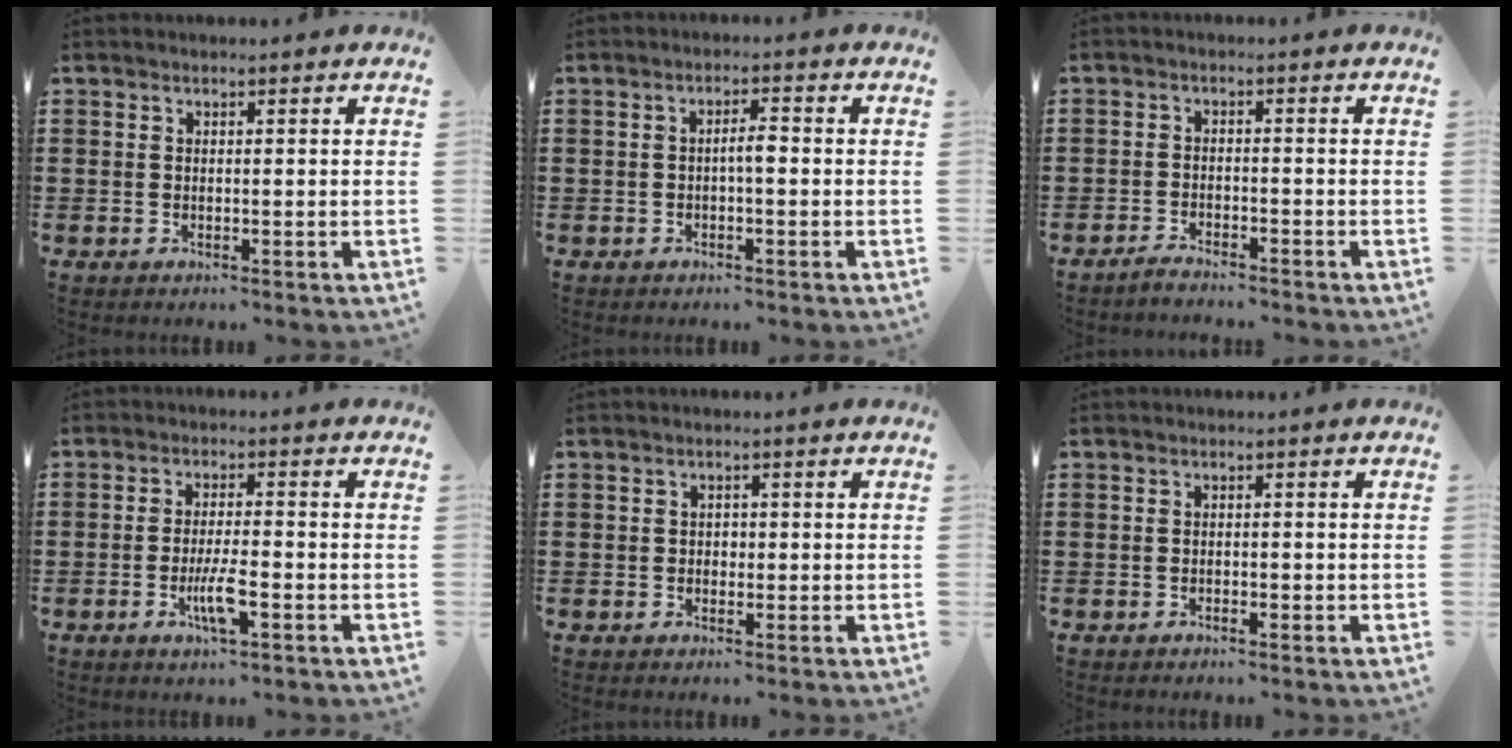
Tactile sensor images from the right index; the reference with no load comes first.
{"total": 2.4, "force": [-0.4, 0.6, 2.3], "torque": [-0.042, 0.004, -0.008]}
{"total": 2.0, "force": [-2.0, 0.0, 0.2], "torque": [-0.007, 0.003, -0.039]}
{"total": 5.0, "force": [-2.1, 0.8, 4.5], "torque": [-0.094, -0.009, -0.041]}
{"total": 0.9, "force": [-0.1, 0.7, 0.5], "torque": [-0.012, 0.002, -0.003]}
{"total": 0.7, "force": [-0.6, 0.2, 0.3], "torque": [-0.009, -0.002, -0.011]}